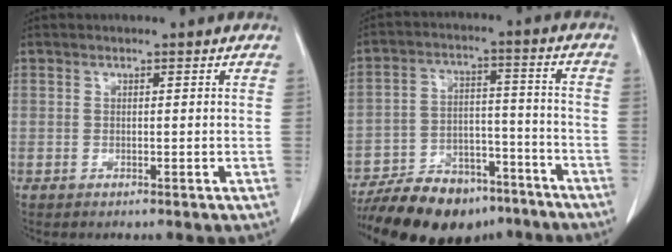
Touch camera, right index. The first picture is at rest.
{"total": 17.7, "force": [-14.2, 7.7, 7.3], "torque": [-0.136, 0.009, -0.219]}